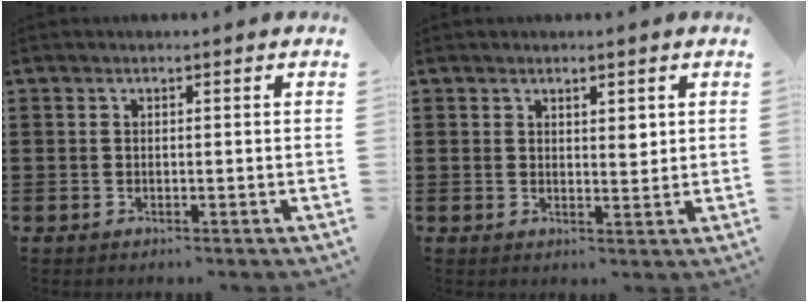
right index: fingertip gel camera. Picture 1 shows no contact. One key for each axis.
{"total": 2.1, "fx": 1.3, "fy": 0.9, "fz": 1.3, "tx": -0.011, "ty": -0.002, "tz": 0.020}